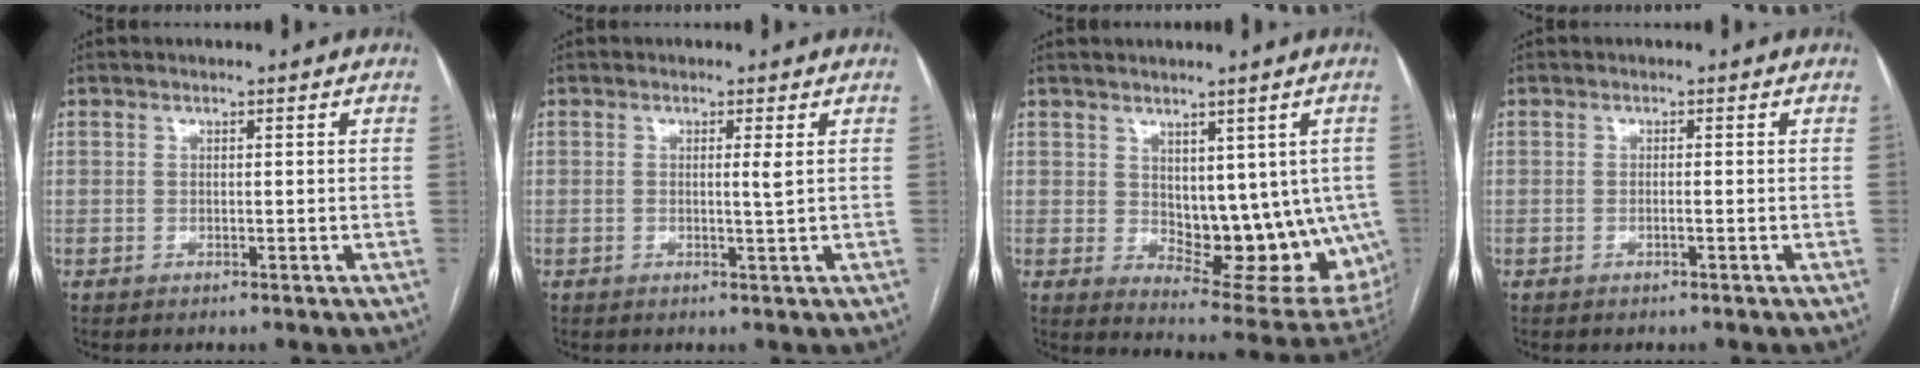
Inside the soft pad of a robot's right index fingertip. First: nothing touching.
{"total": 1.5, "force": [0.3, -0.4, 1.4], "torque": [-0.023, -0.002, 0.004]}
{"total": 14.4, "force": [0.3, 7.4, 12.4], "torque": [-0.141, -0.009, 0.024]}
{"total": 0.6, "force": [-0.2, -0.1, 0.6], "torque": [-0.011, 0.001, -0.003]}